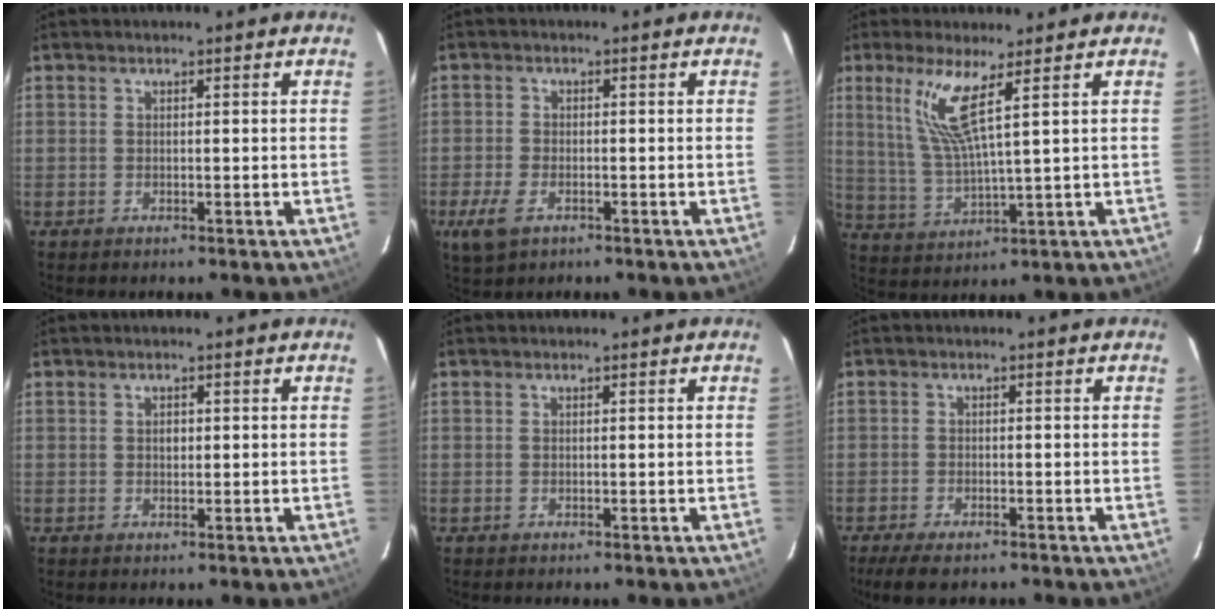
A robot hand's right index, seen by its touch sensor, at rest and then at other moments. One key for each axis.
{"total": 5.4, "fx": -2.8, "fy": 3.0, "fz": 3.5, "tx": -0.093, "ty": -0.009, "tz": -0.051}
{"total": 8.5, "fx": 4.4, "fy": 0.3, "fz": 7.3, "tx": -0.151, "ty": -0.010, "tz": 0.094}
{"total": 1.2, "fx": 0.2, "fy": 0.9, "fz": 0.7, "tx": -0.010, "ty": 0.004, "tz": 0.003}
{"total": 0.0}
{"total": 5.7, "fx": -4.4, "fy": 1.8, "fz": 3.2, "tx": -0.080, "ty": -0.019, "tz": -0.076}